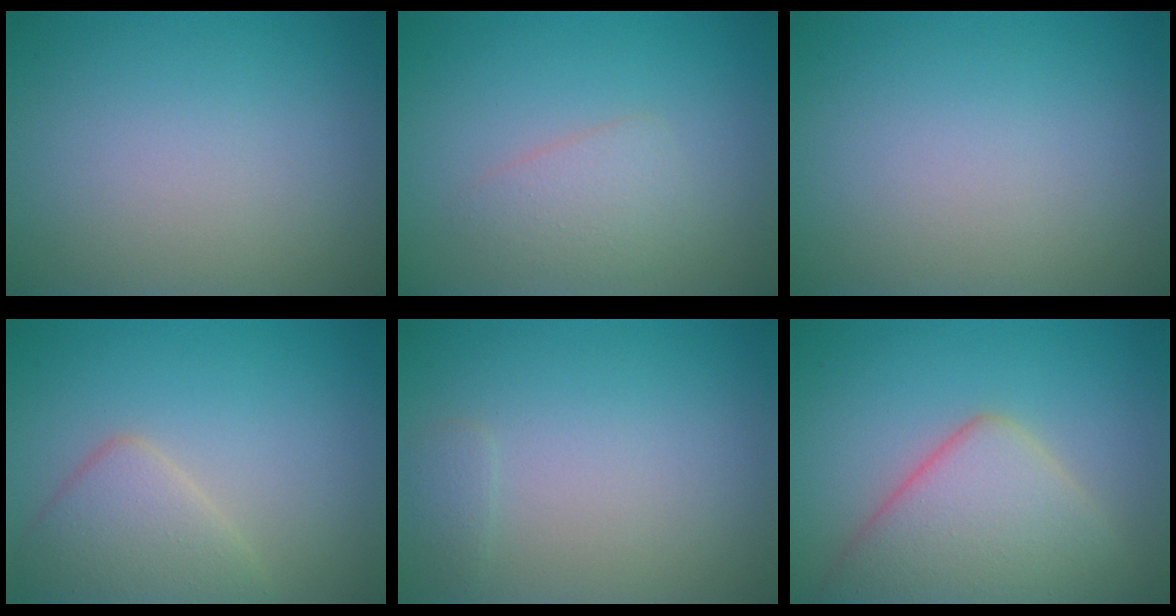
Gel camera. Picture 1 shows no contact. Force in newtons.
{"total": 2.1, "press": 2.1, "slide": 0.0}
{"total": 0.0}
{"total": 3.5, "press": 3.5, "slide": 0.2}
{"total": 0.8, "press": 0.8, "slide": 0.1}
{"total": 6.9, "press": 6.9, "slide": 0.5}